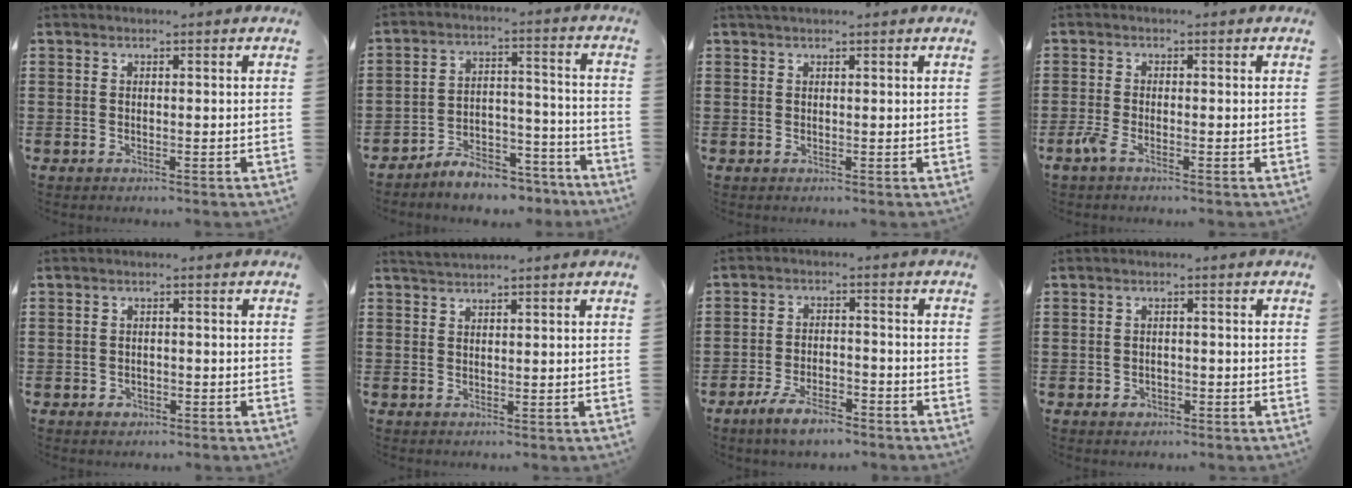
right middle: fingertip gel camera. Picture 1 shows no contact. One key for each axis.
{"total": 6.5, "fx": -6.2, "fy": 1.5, "fz": 1.2, "tx": -0.014, "ty": 0.023, "tz": -0.119}
{"total": 1.0, "fx": 0.8, "fy": 0.2, "fz": 0.5, "tx": -0.011, "ty": 0.001, "tz": 0.015}
{"total": 2.0, "fx": -1.2, "fy": 0.5, "fz": 1.5, "tx": -0.049, "ty": -0.008, "tz": -0.029}
{"total": 1.1, "fx": -0.6, "fy": 0.8, "fz": 0.5, "tx": -0.011, "ty": 0.000, "tz": -0.013}
{"total": 1.4, "fx": 1.4, "fy": -0.2, "fz": 0.0, "tx": -0.004, "ty": 0.000, "tz": 0.027}
{"total": 5.4, "fx": -4.1, "fy": 1.5, "fz": 3.1, "tx": -0.062, "ty": 0.004, "tz": -0.080}
{"total": 1.2, "fx": -0.7, "fy": 0.9, "fz": 0.4, "tx": -0.011, "ty": 0.000, "tz": -0.015}